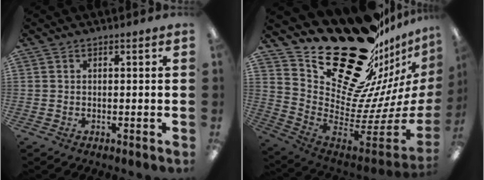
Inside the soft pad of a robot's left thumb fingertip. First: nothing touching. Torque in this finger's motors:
{"motor_torque": [3.70, 1.31, 1.52, -1.25, 0.38]}